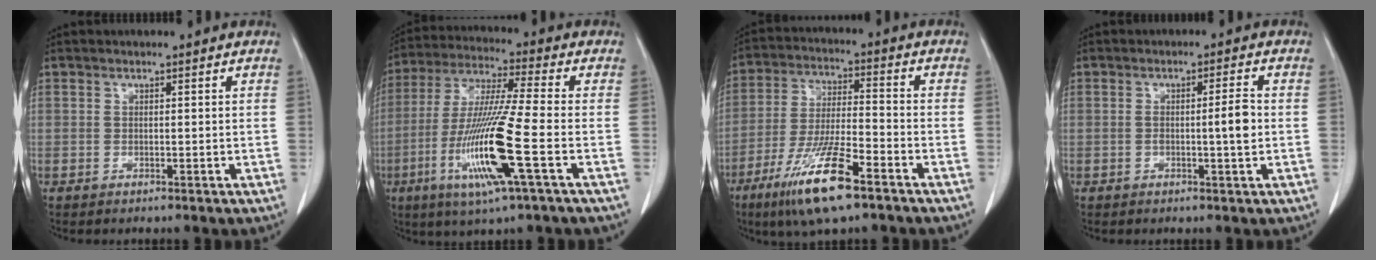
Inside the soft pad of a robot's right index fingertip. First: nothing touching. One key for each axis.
{"total": 15.6, "fx": -5.1, "fy": -0.4, "fz": 14.8, "tx": -0.306, "ty": -0.022, "tz": -0.101}
{"total": 13.3, "fx": -7.9, "fy": 1.7, "fz": 10.6, "tx": -0.212, "ty": -0.027, "tz": -0.143}
{"total": 3.7, "fx": -0.4, "fy": 0.1, "fz": 3.7, "tx": -0.060, "ty": 0.002, "tz": -0.007}